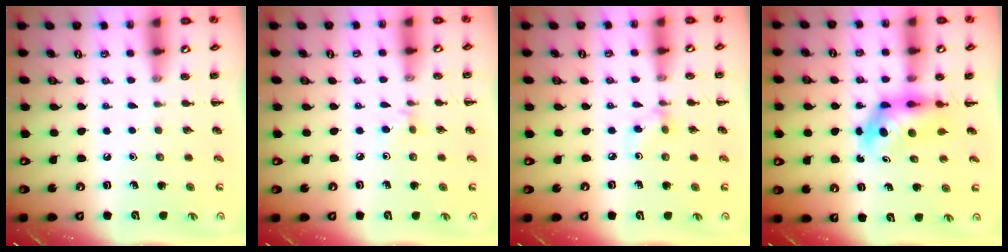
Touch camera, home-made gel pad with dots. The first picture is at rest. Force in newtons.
{"total": 2.9, "press": 2.7, "slide": 1.2}
{"total": 3.4, "press": 3.3, "slide": 0.8}
{"total": 4.8, "press": 4.7, "slide": 0.7}